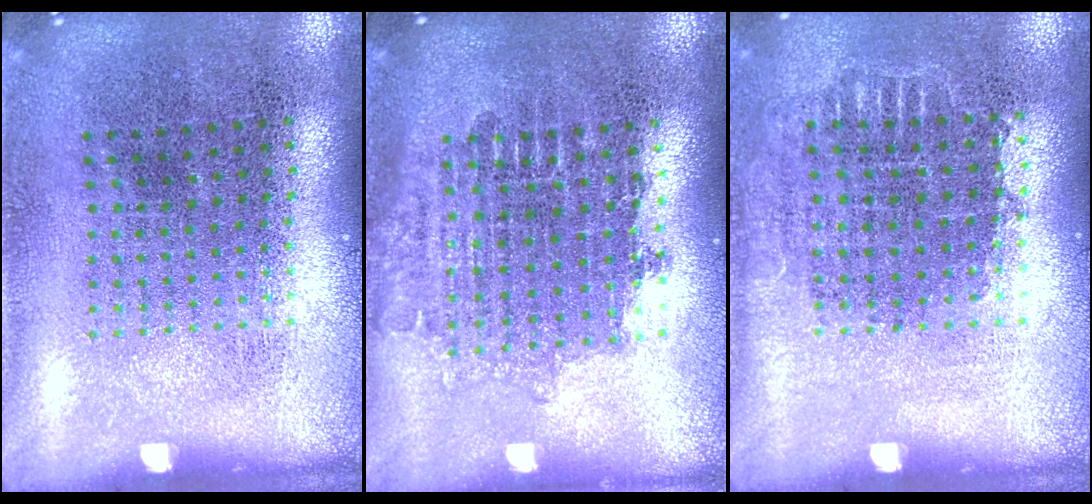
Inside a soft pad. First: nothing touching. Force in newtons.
{"total": 1.7, "press": 1.4, "slide": 1.0}
{"total": 0.7, "press": 0.7, "slide": 0.2}